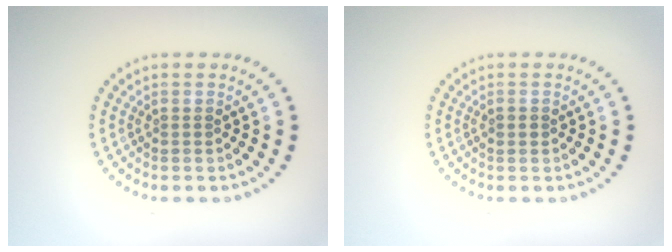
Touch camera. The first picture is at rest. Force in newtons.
{"total": 0.9, "press": 0.9, "slide": 0.0}